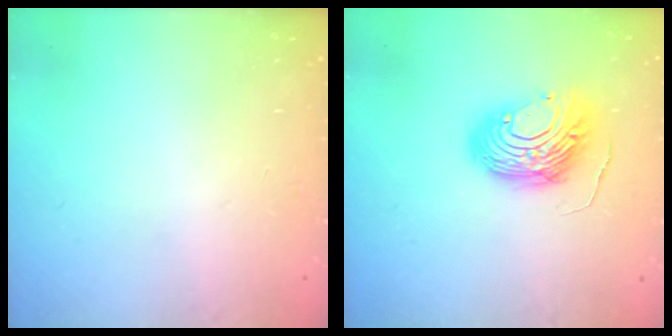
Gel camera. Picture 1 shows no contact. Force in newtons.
{"total": 12.4, "press": 12.3, "slide": 1.0}